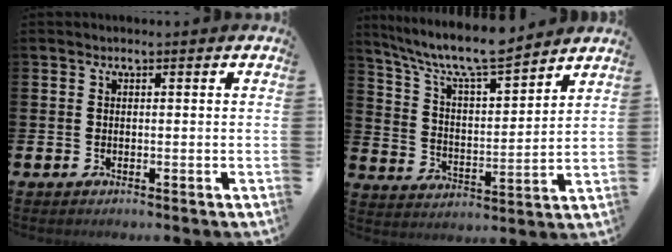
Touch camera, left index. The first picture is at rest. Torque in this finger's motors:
{"motor_torque": [1.07, -1.07, 0.93, 0.21]}